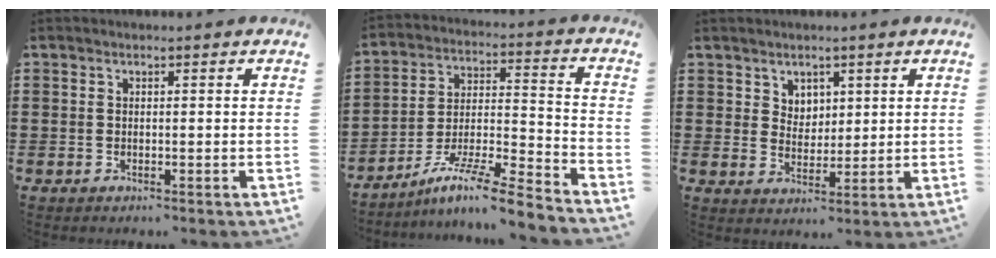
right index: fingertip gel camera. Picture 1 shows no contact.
{"total": 9.7, "force": [-7.9, 0.1, 5.6], "torque": [-0.093, 0.003, -0.155]}
{"total": 3.7, "force": [2.5, 2.8, 0.3], "torque": [-0.018, 0.008, 0.046]}